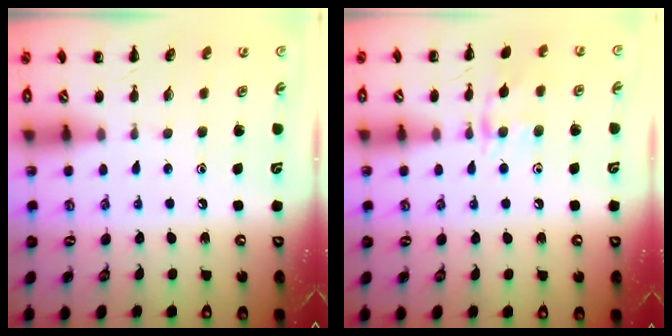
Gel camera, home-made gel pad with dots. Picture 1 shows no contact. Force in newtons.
{"total": 9.7, "press": 9.7, "slide": 0.8}